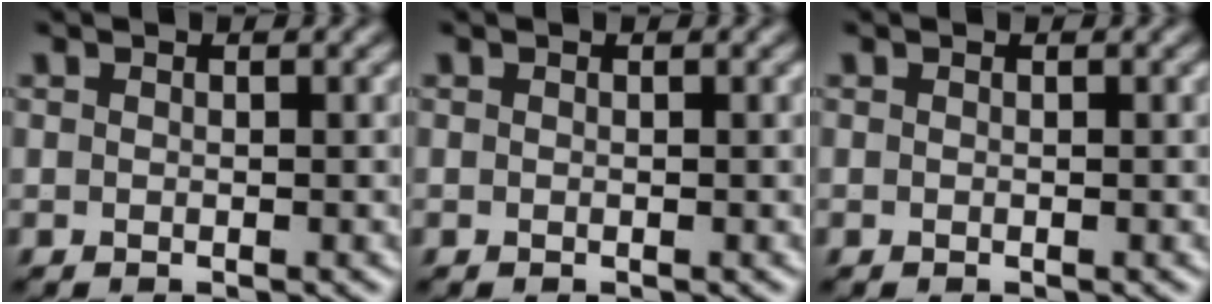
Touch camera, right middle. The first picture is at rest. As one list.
[{"total": 0.0}, {"total": 0.0}]